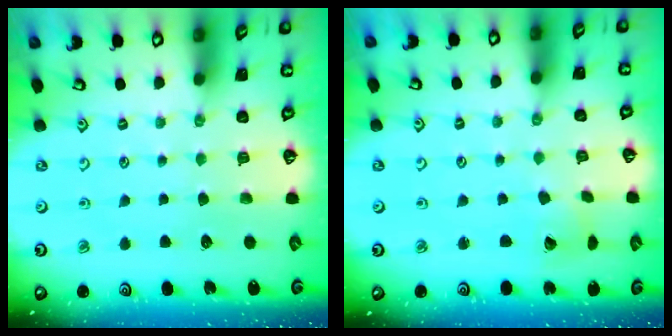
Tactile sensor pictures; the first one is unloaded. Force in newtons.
{"total": 4.4, "press": 4.4, "slide": 0.5}